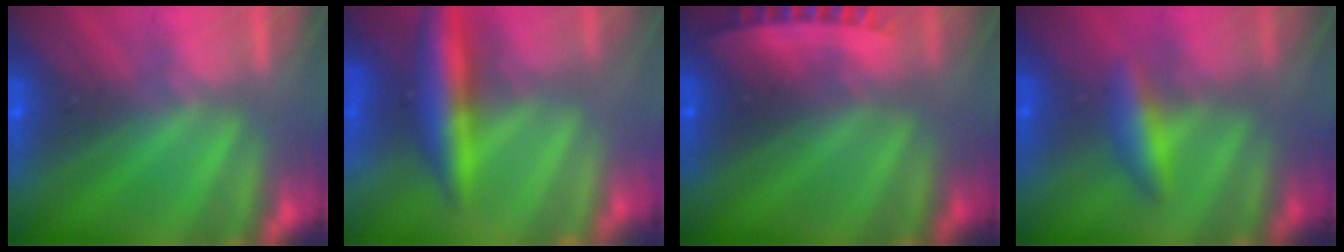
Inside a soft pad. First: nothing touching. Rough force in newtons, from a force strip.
{"total": 6.7}
{"total": 2.7}
{"total": 2.4}